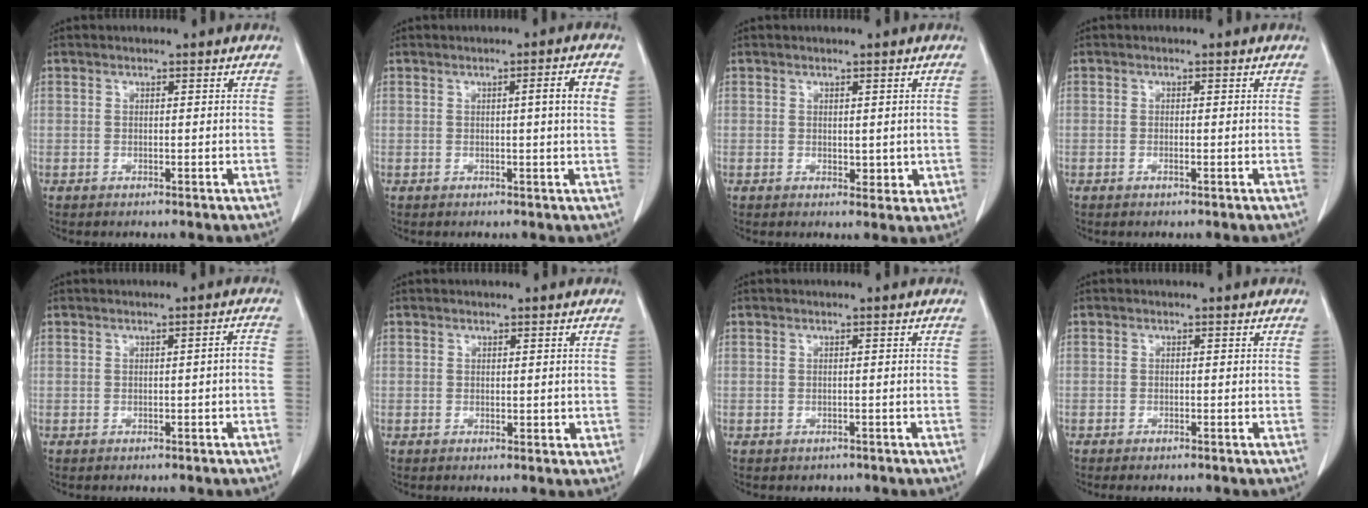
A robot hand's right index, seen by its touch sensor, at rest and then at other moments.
{"total": 3.7, "force": [0.8, -0.4, 3.6], "torque": [-0.049, 0.002, 0.010]}
{"total": 2.7, "force": [0.1, 1.7, 2.0], "torque": [-0.018, -0.006, 0.008]}
{"total": 0.6, "force": [-0.2, 0.0, 0.5], "torque": [-0.011, -0.001, -0.003]}
{"total": 1.5, "force": [-0.4, 0.1, 1.5], "torque": [-0.021, 0.003, -0.005]}
{"total": 1.4, "force": [0.1, 0.9, 1.1], "torque": [-0.011, -0.003, 0.005]}
{"total": 1.0, "force": [-0.6, 0.8, 0.1], "torque": [-0.003, 0.003, -0.006]}
{"total": 0.8, "force": [-0.7, 0.2, 0.4], "torque": [-0.009, -0.001, -0.009]}